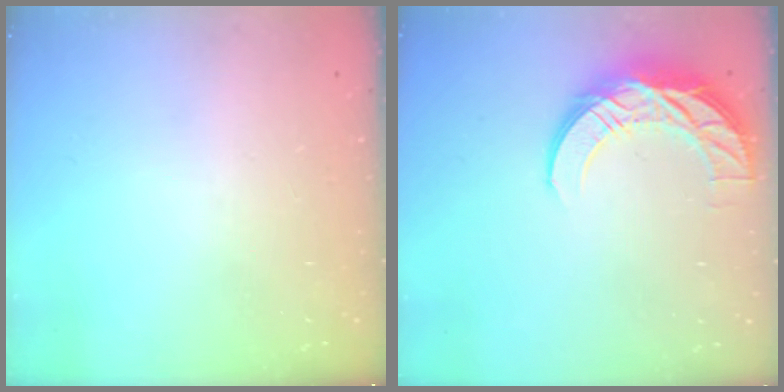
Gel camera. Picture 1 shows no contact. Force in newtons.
{"total": 14.2, "press": 14.2, "slide": 1.0}